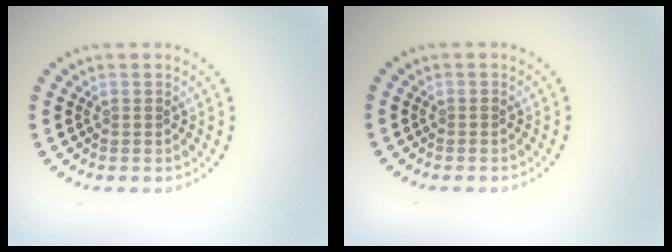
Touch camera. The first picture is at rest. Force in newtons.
{"total": 0.0}